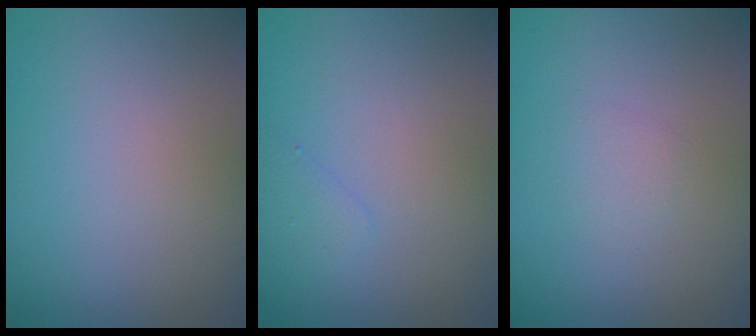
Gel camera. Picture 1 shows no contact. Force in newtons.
{"total": 1.0, "press": 1.0, "slide": 0.1}
{"total": 0.8, "press": 0.8, "slide": 0.1}